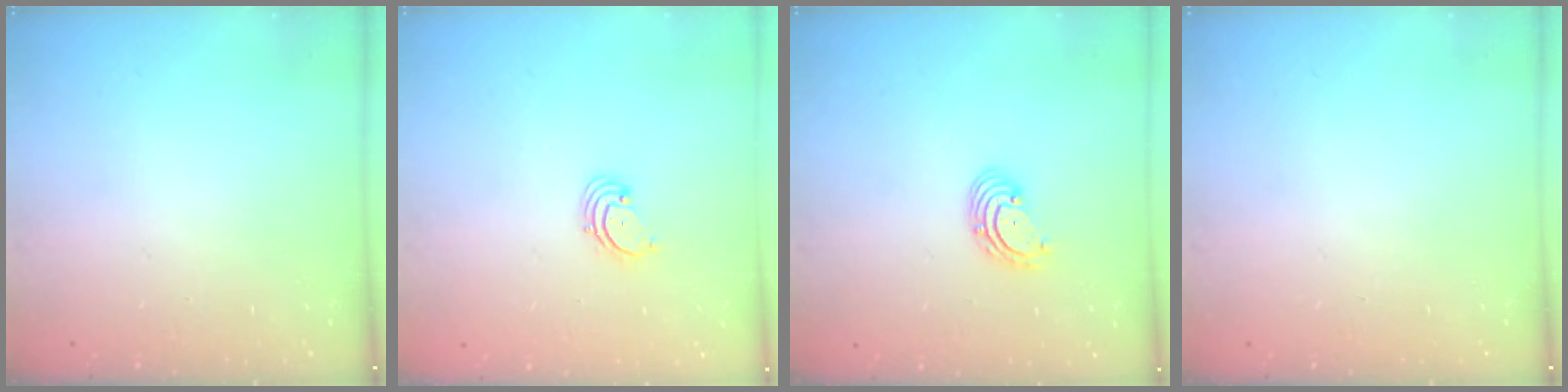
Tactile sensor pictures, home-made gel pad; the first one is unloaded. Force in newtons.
{"total": 1.7, "press": 1.6, "slide": 0.2}
{"total": 2.7, "press": 2.7, "slide": 0.1}
{"total": 0.0}